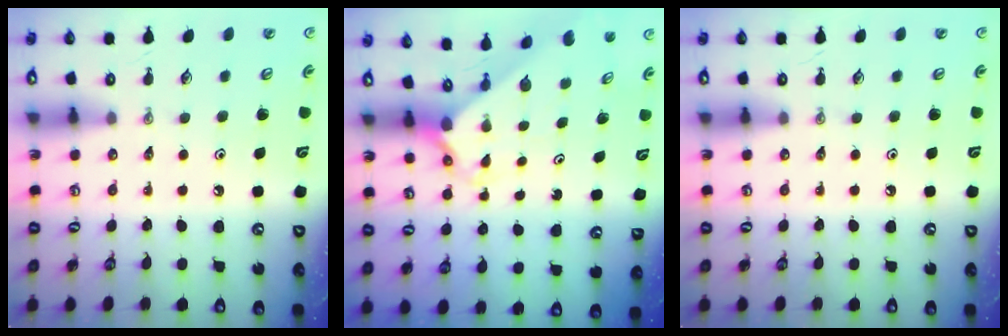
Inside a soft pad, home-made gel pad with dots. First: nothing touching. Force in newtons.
{"total": 2.0, "press": 2.0, "slide": 0.2}
{"total": 0.0}